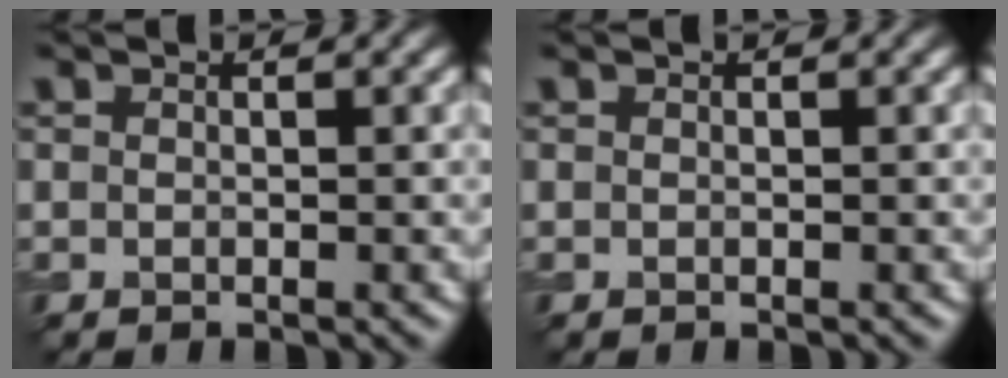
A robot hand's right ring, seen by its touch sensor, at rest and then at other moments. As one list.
[{"total": 0.0}]